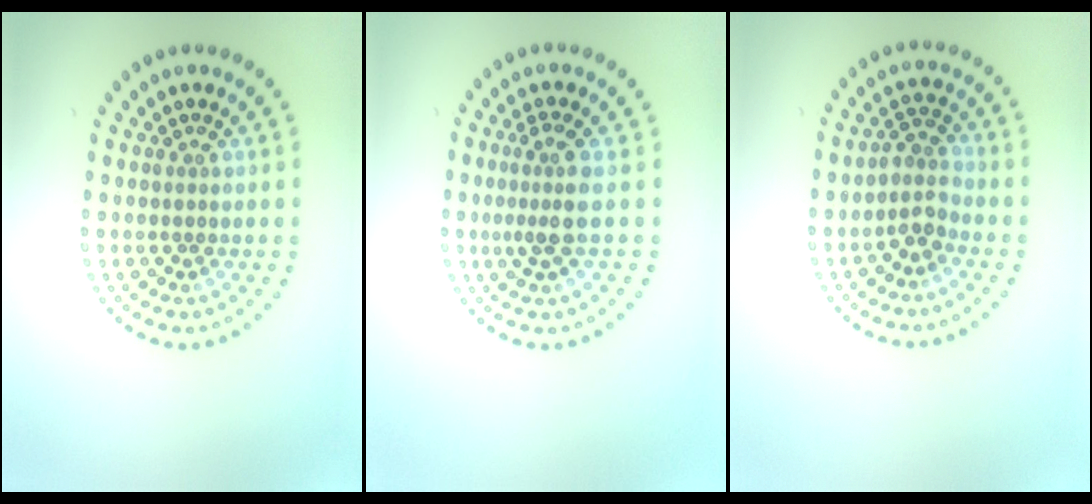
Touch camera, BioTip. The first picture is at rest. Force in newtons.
{"total": 2.5, "press": 1.9, "slide": 1.7}
{"total": 2.2, "press": 1.8, "slide": 1.2}